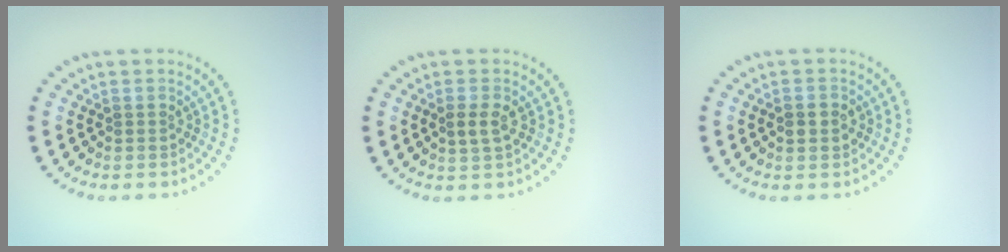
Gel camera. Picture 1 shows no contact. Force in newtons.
{"total": 1.7, "press": 1.7, "slide": 0.3}
{"total": 2.1, "press": 2.1, "slide": 0.2}